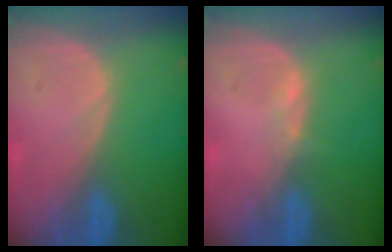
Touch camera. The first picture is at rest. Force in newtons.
{"total": 1.0, "press": 0.8, "slide": 0.5}